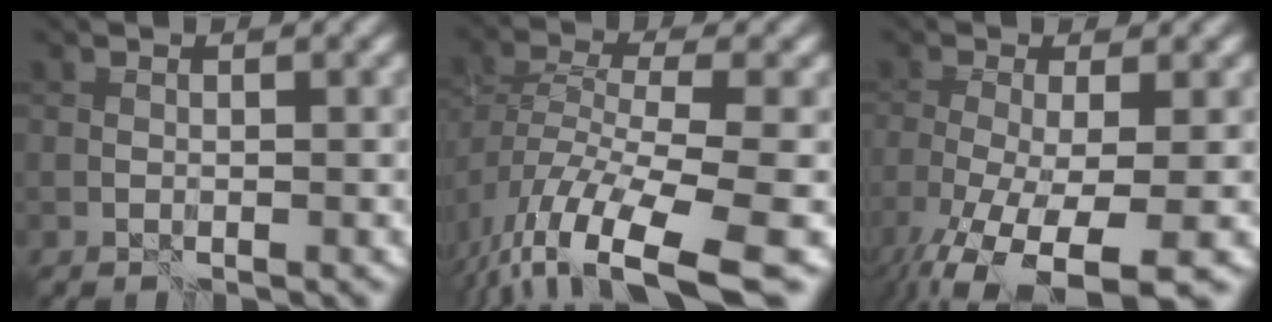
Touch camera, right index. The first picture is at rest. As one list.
[{"total": 10.5, "force": [-5.8, 4.3, 7.6], "torque": [-0.143, -0.023, -0.099]}, {"total": 11.1, "force": [-7.0, 3.6, 7.9], "torque": [-0.162, -0.053, -0.099]}]